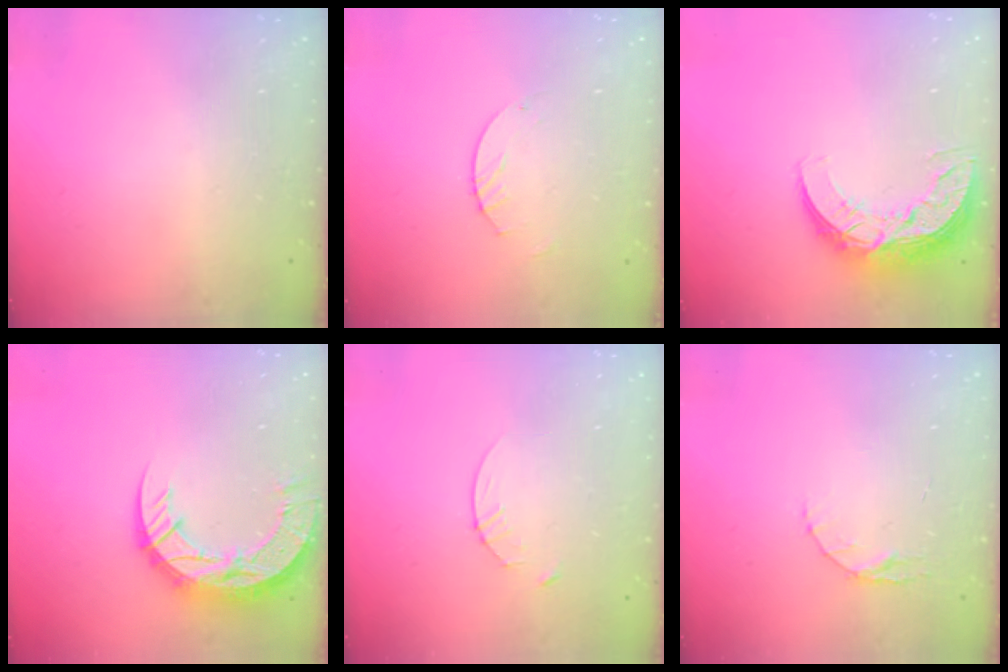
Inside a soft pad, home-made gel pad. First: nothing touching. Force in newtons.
{"total": 2.0, "press": 2.0, "slide": 0.2}
{"total": 12.6, "press": 12.6, "slide": 0.8}
{"total": 16.1, "press": 16.0, "slide": 1.4}
{"total": 2.9, "press": 2.9, "slide": 0.4}
{"total": 4.1, "press": 4.1, "slide": 0.5}